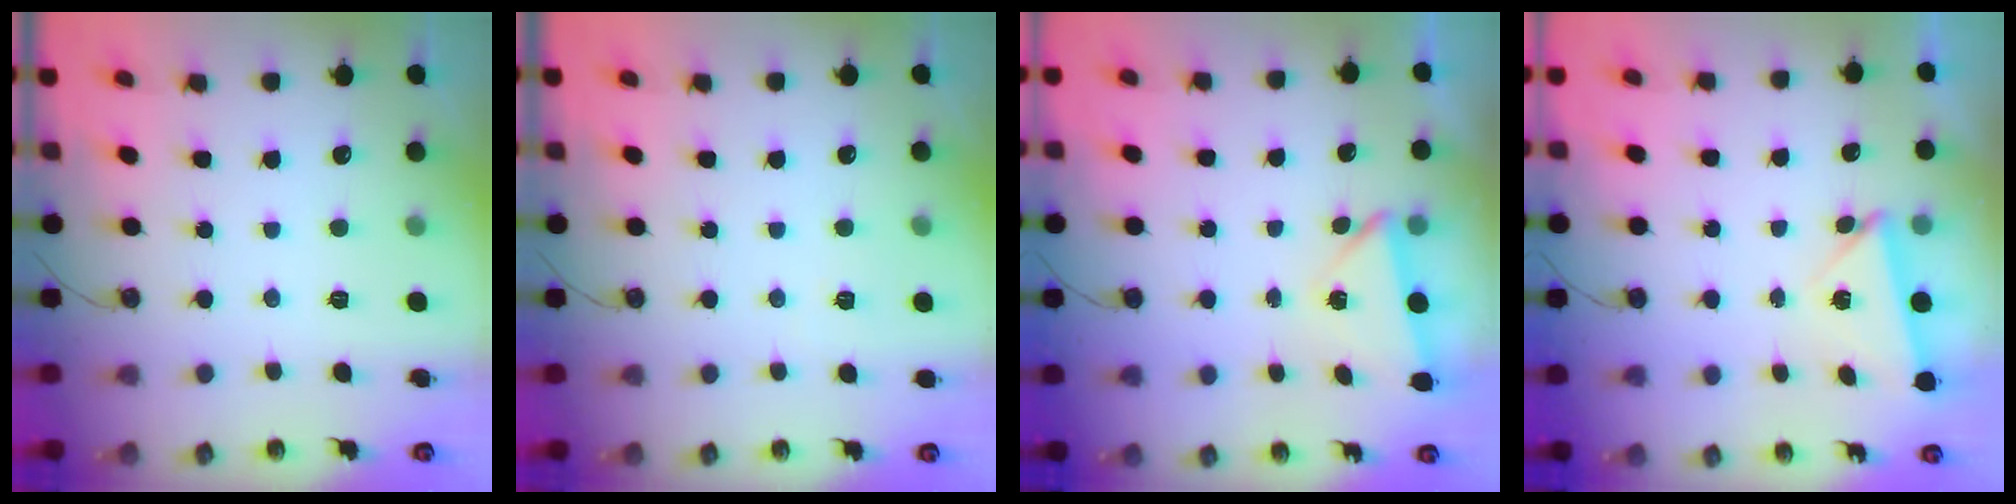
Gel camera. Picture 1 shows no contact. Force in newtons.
{"total": 2.2, "press": 2.1, "slide": 0.7}
{"total": 2.7, "press": 0.8, "slide": 2.6}
{"total": 4.4, "press": 4.3, "slide": 0.5}